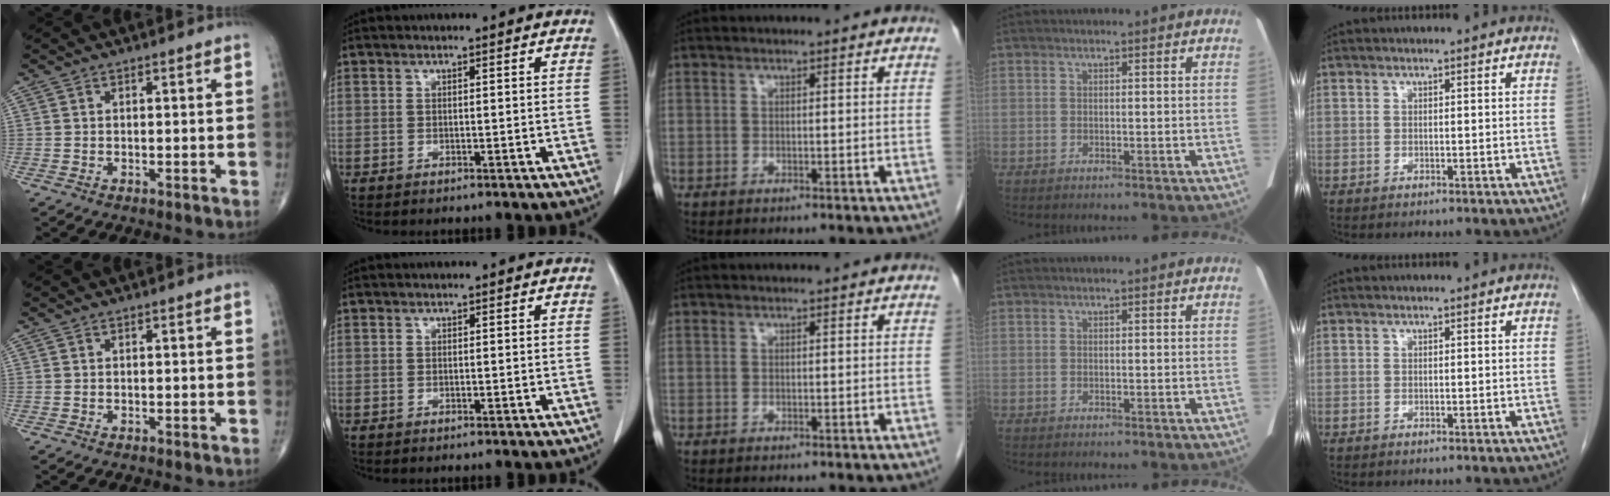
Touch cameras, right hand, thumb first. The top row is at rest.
{}